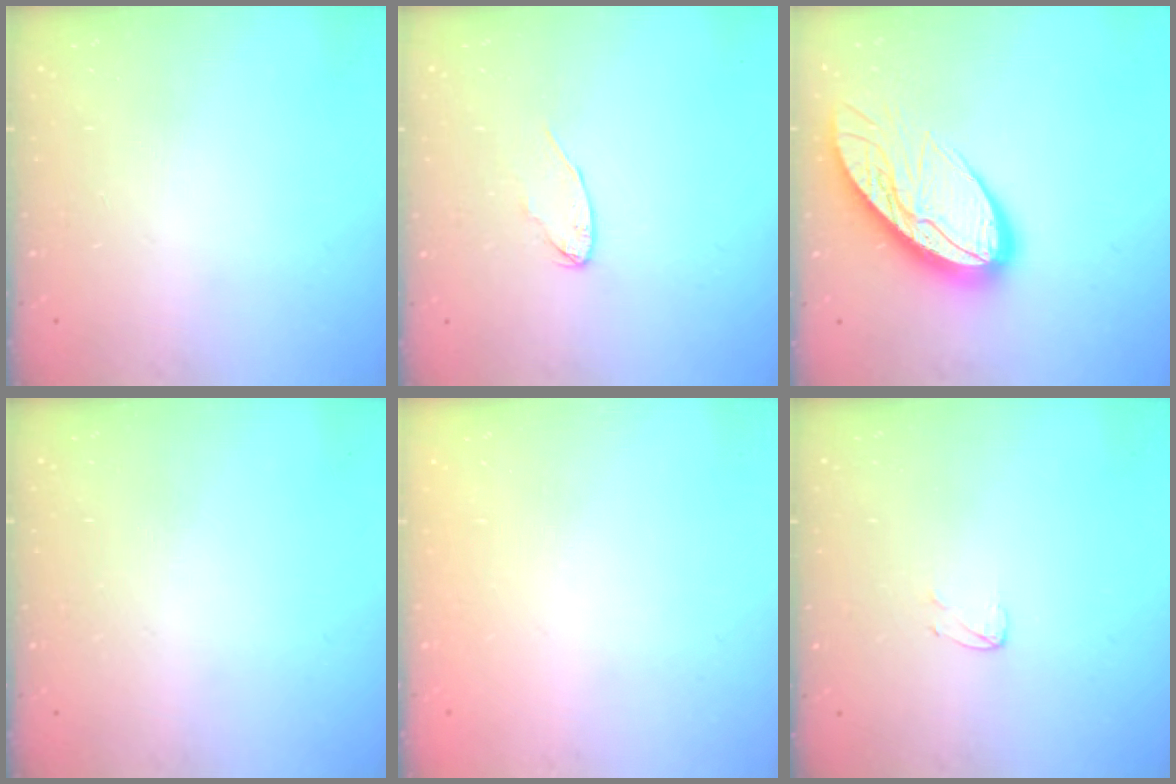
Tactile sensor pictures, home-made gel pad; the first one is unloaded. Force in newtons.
{"total": 5.2, "press": 5.2, "slide": 0.4}
{"total": 16.0, "press": 15.9, "slide": 1.5}
{"total": 0.0}
{"total": 0.0}
{"total": 3.1, "press": 3.1, "slide": 0.3}